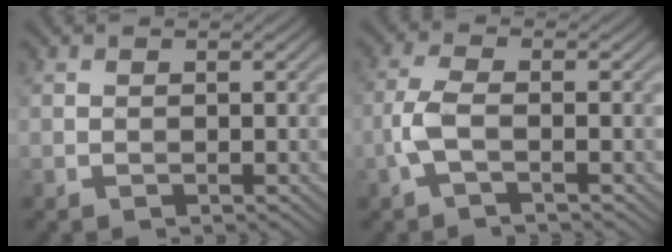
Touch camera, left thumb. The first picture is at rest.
{"total": 3.6, "force": [-1.3, 1.1, 3.2], "torque": [-0.081, 0.004, -0.035]}